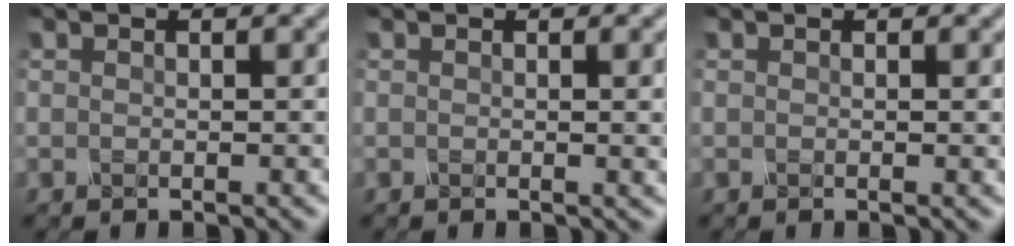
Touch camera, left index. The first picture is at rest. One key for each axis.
{"total": 2.3, "fx": 0.3, "fy": 0.7, "fz": 2.2, "tx": -0.019, "ty": 0.002, "tz": -0.001}
{"total": 0.6, "fx": 0.1, "fy": 0.1, "fz": 0.6, "tx": -0.004, "ty": 0.001, "tz": -0.001}